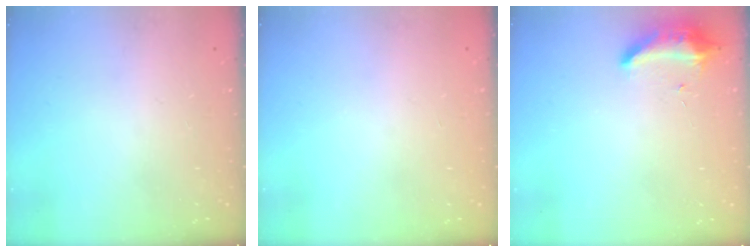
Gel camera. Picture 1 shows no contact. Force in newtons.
{"total": 0.0}
{"total": 8.8, "press": 8.8, "slide": 0.6}